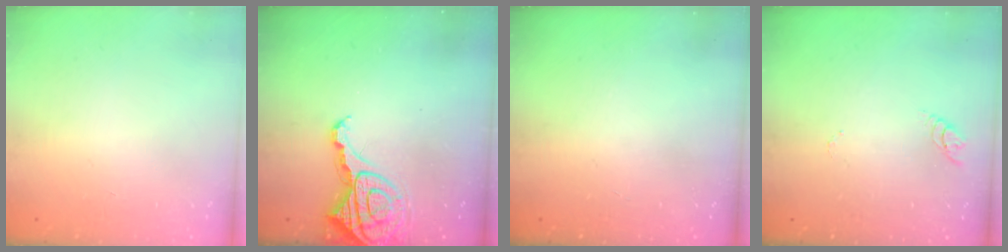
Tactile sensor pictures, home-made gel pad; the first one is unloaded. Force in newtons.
{"total": 10.8, "press": 10.8, "slide": 1.0}
{"total": 0.0}
{"total": 2.8, "press": 2.8, "slide": 0.2}